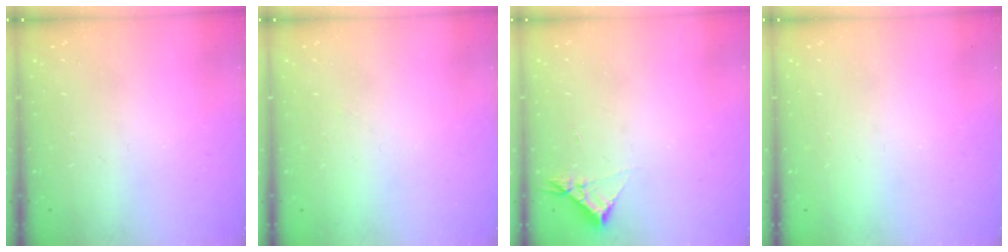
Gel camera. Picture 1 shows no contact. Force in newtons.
{"total": 4.9, "press": 4.8, "slide": 0.5}
{"total": 3.1, "press": 3.1, "slide": 0.5}
{"total": 1.5, "press": 1.5, "slide": 0.1}